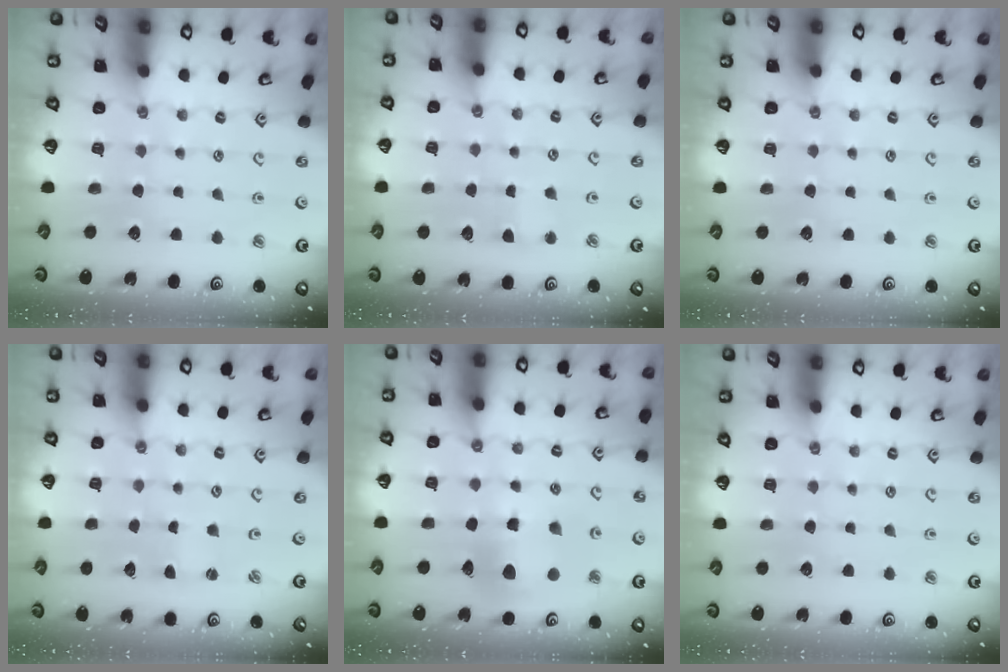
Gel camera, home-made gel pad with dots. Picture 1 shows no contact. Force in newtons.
{"total": 2.5, "press": 2.5, "slide": 0.3}
{"total": 0.0}
{"total": 0.0}
{"total": 10.0, "press": 9.9, "slide": 1.4}
{"total": 0.0}